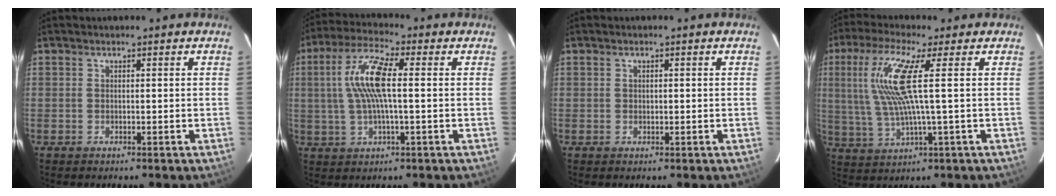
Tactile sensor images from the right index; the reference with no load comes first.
{"total": 10.6, "force": [1.1, 2.3, 10.3], "torque": [-0.204, 0.012, 0.019]}
{"total": 0.6, "force": [0.1, 0.5, 0.3], "torque": [-0.004, 0.003, 0.002]}
{"total": 11.1, "force": [2.4, 0.2, 10.8], "torque": [-0.217, 0.001, 0.056]}